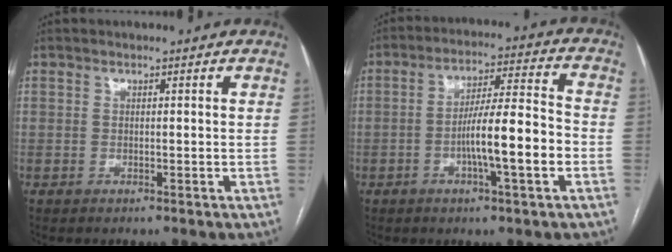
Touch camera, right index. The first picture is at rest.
{"total": 10.9, "force": [-3.0, 0.7, 10.5], "torque": [-0.176, 0.010, -0.052]}